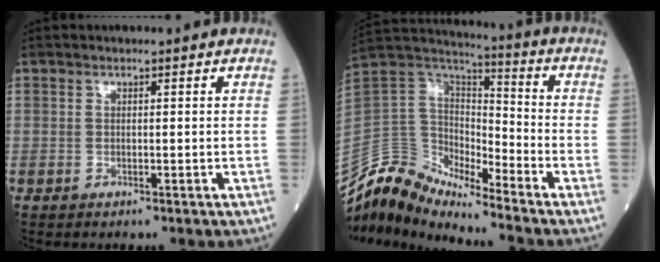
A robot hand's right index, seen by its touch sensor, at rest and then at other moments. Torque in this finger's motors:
{"motor_torque": [-0.26, -0.21, -1.02, -0.21]}